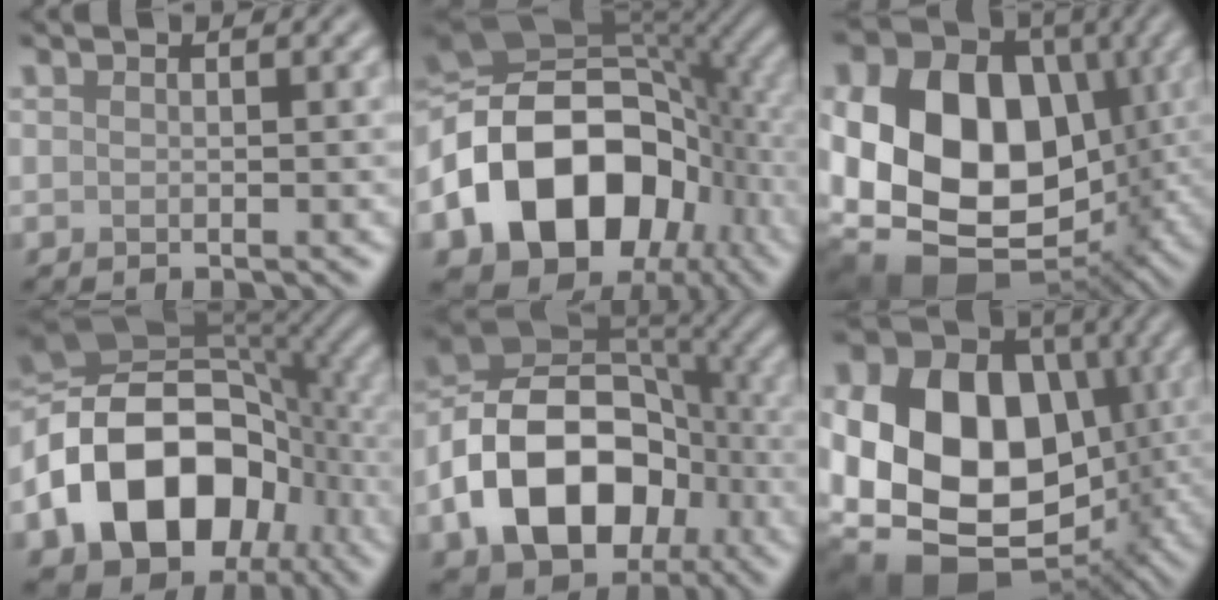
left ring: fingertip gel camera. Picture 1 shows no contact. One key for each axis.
{"total": 17.6, "fx": -4.7, "fy": 12.8, "fz": 11.1, "tx": -0.190, "ty": 0.001, "tz": -0.092}
{"total": 18.2, "fx": -1.2, "fy": 13.3, "fz": 12.3, "tx": -0.211, "ty": 0.000, "tz": -0.019}
{"total": 16.0, "fx": -5.0, "fy": 11.4, "fz": 10.0, "tx": -0.176, "ty": -0.002, "tz": -0.098}
{"total": 13.3, "fx": -4.3, "fy": 9.4, "fz": 8.3, "tx": -0.146, "ty": -0.001, "tz": -0.084}
{"total": 18.1, "fx": -1.9, "fy": 13.6, "fz": 11.9, "tx": -0.209, "ty": -0.002, "tz": -0.030}